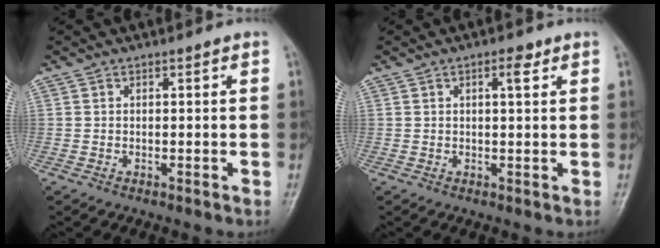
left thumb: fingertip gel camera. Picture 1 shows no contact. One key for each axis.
{"total": 2.5, "fx": 1.2, "fy": 0.9, "fz": 2.1, "tx": -0.029, "ty": -0.002, "tz": 0.017}